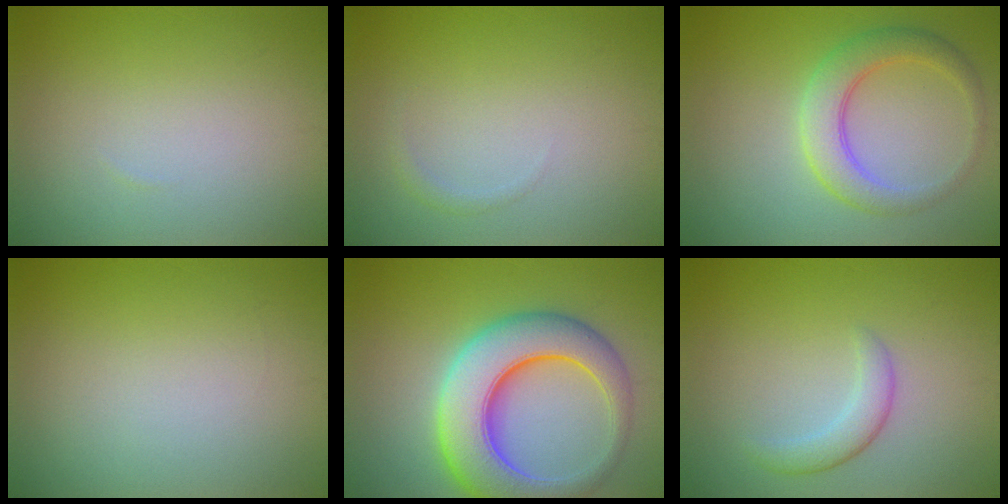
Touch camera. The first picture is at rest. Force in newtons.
{"total": 0.7, "press": 0.7, "slide": 0.0}
{"total": 4.2, "press": 4.2, "slide": 0.1}
{"total": 0.0}
{"total": 9.5, "press": 9.5, "slide": 0.3}
{"total": 2.2, "press": 2.2, "slide": 0.1}